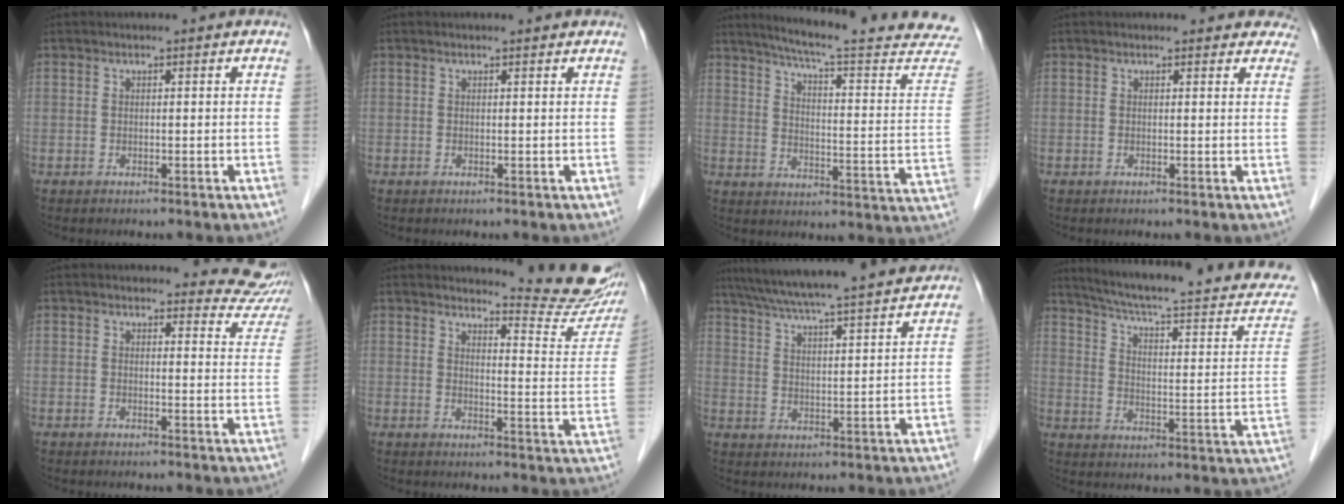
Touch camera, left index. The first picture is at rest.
{"total": 1.5, "force": [1.4, 0.4, 0.4], "torque": [-0.012, 0.016, 0.012]}
{"total": 24.8, "force": [22.3, 0.0, 10.7], "torque": [-0.152, -0.084, 0.272]}
{"total": 5.2, "force": [4.6, 2.3, 0.8], "torque": [0.017, 0.004, 0.029]}
{"total": 6.7, "force": [6.4, 2.1, -0.4], "torque": [0.036, -0.028, 0.038]}
{"total": 11.8, "force": [11.5, 0.5, 2.7], "torque": [-0.025, -0.075, 0.120]}
{"total": 20.3, "force": [18.1, 0.1, 9.2], "torque": [-0.161, 0.013, 0.258]}
{"total": 25.0, "force": [22.2, 1.7, 11.3], "torque": [-0.164, -0.045, 0.288]}